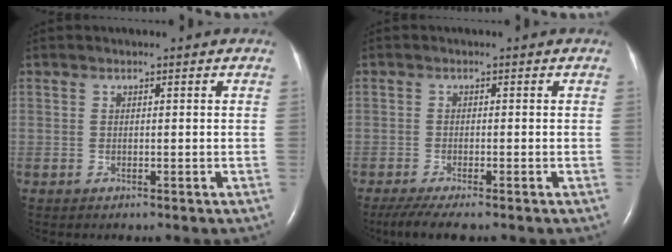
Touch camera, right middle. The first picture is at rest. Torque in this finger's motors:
{"motor_torque": [0.40, -0.46, 0.10, 0.01]}